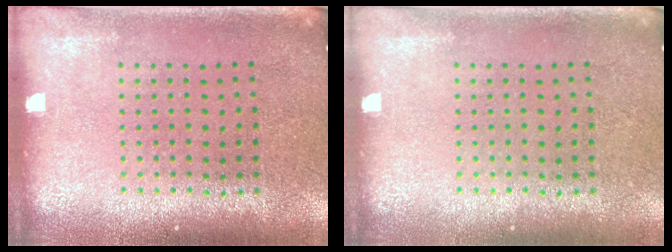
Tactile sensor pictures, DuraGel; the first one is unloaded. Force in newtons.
{"total": 0.0}